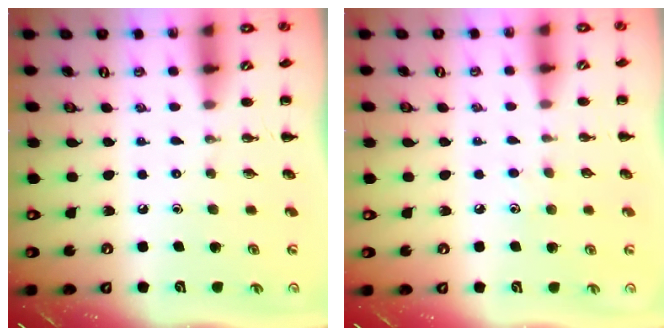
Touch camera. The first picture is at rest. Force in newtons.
{"total": 4.3, "press": 4.1, "slide": 1.2}